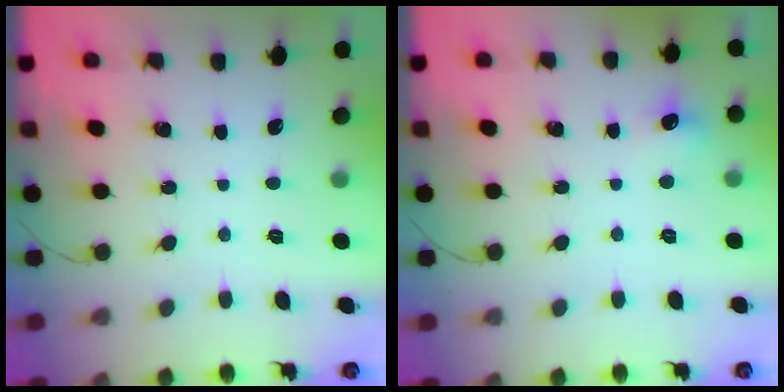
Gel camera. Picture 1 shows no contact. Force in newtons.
{"total": 6.4, "press": 6.2, "slide": 1.6}